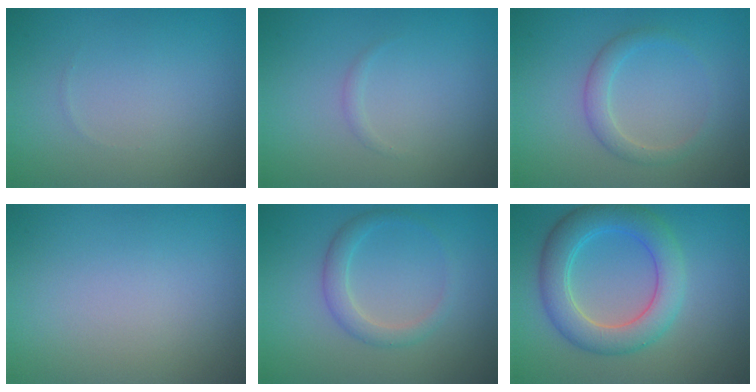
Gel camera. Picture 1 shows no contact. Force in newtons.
{"total": 0.5, "press": 0.5, "slide": 0.0}
{"total": 1.9, "press": 1.9, "slide": 0.1}
{"total": 0.0}
{"total": 2.2, "press": 2.2, "slide": 0.2}
{"total": 5.6, "press": 5.6, "slide": 0.2}